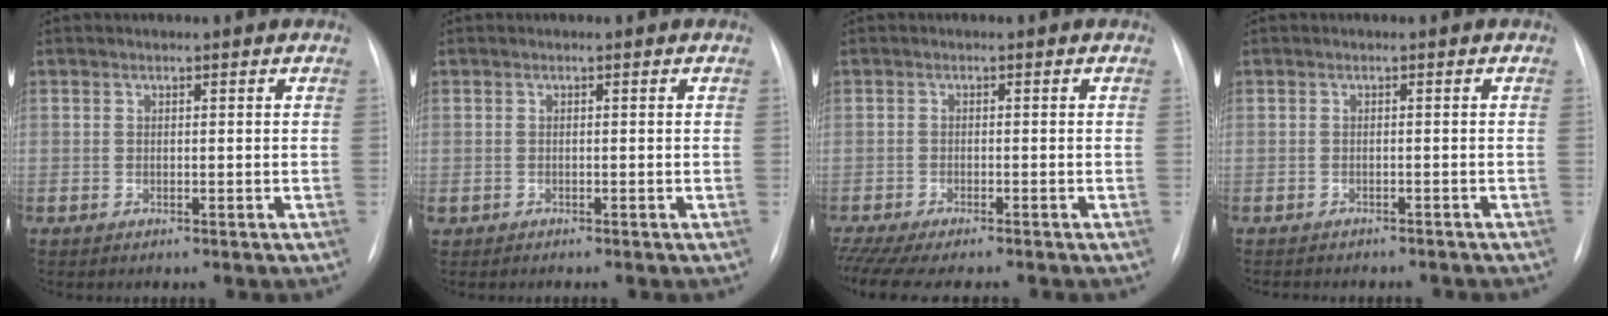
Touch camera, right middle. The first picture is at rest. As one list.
[{"total": 1.3, "force": [-1.0, 0.7, 0.5], "torque": [-0.013, -0.001, -0.012]}, {"total": 9.5, "force": [-8.1, 1.4, 4.7], "torque": [-0.065, -0.010, -0.119]}, {"total": 6.7, "force": [-5.9, 2.1, 2.2], "torque": [-0.023, 0.004, -0.067]}]